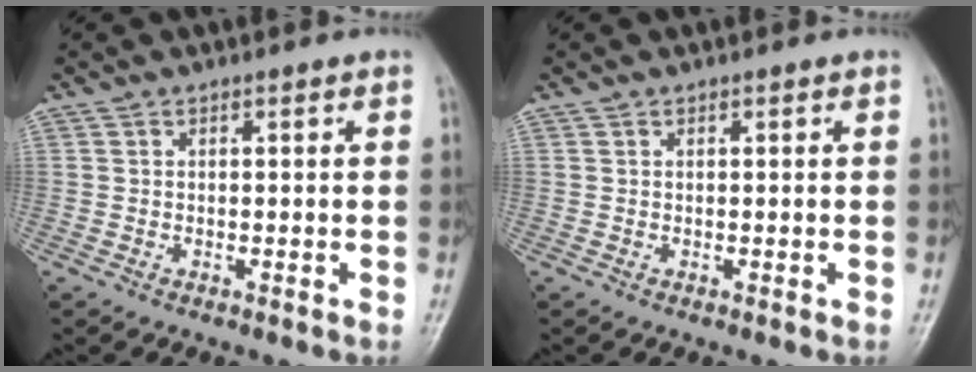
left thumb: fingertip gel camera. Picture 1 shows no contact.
{"total": 0.0}